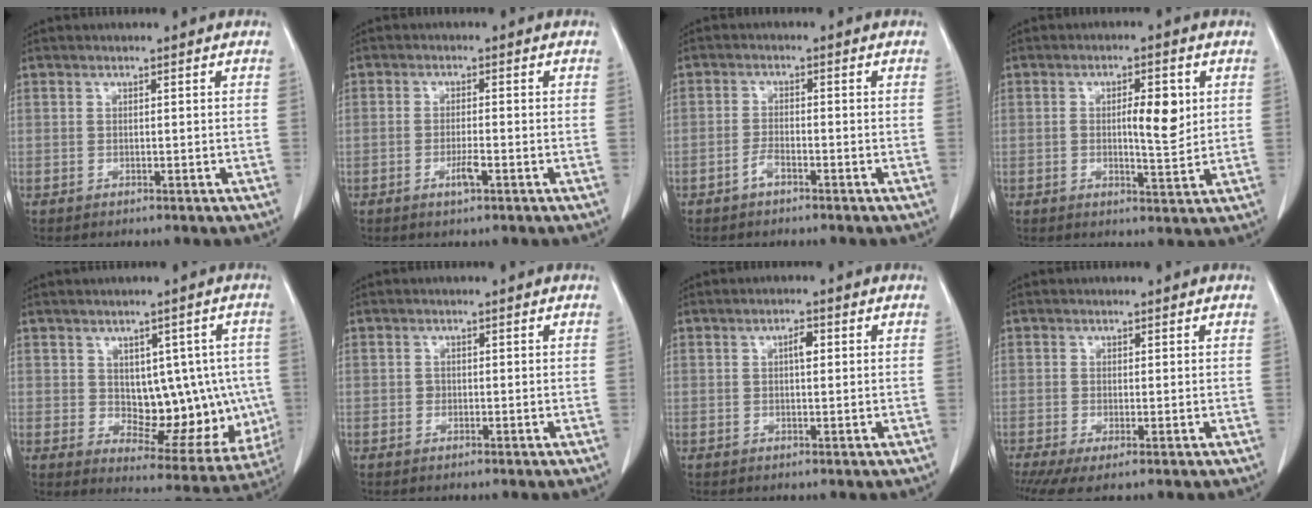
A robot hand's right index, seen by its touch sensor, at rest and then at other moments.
{"total": 2.7, "force": [-1.2, 0.5, 2.4], "torque": [-0.043, -0.001, -0.021]}
{"total": 1.9, "force": [-1.3, 0.7, 1.3], "torque": [-0.025, 0.004, -0.023]}
{"total": 5.9, "force": [0.9, 1.5, 5.6], "torque": [-0.085, -0.002, 0.013]}
{"total": 12.7, "force": [0.5, 7.2, 10.5], "torque": [-0.110, 0.013, 0.032]}
{"total": 0.7, "force": [-0.1, 0.7, 0.2], "torque": [0.000, 0.003, -0.003]}
{"total": 1.9, "force": [0.5, 0.6, 1.7], "torque": [-0.030, 0.003, 0.008]}
{"total": 3.4, "force": [-1.8, 0.6, 2.8], "torque": [-0.048, -0.013, -0.030]}